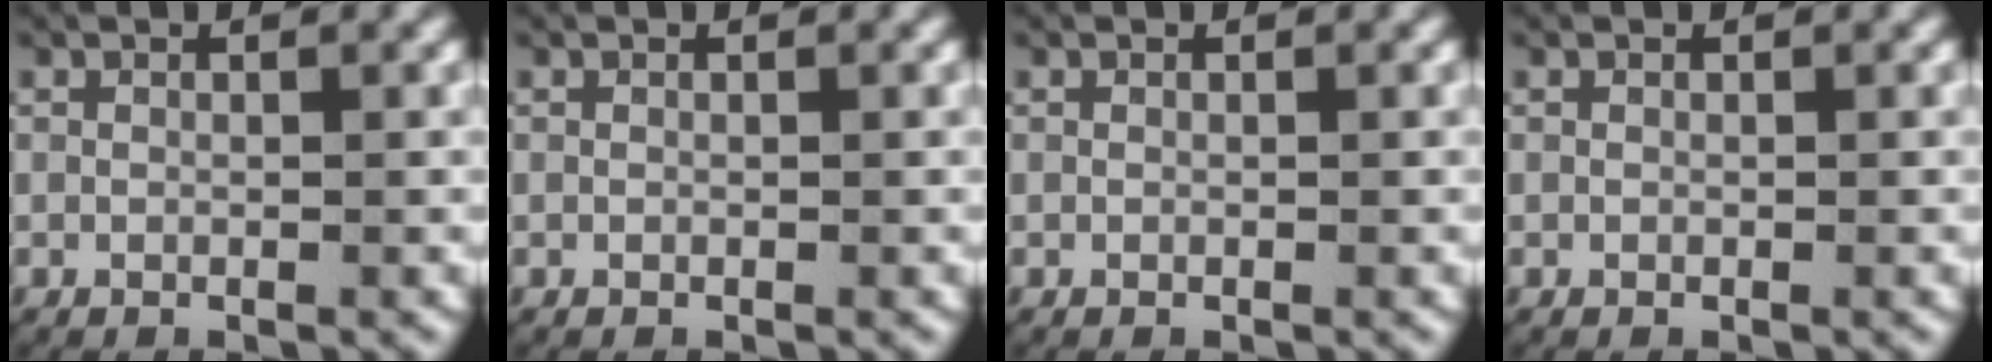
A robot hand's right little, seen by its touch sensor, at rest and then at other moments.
{"total": 0.0}
{"total": 0.0}
{"total": 0.0}